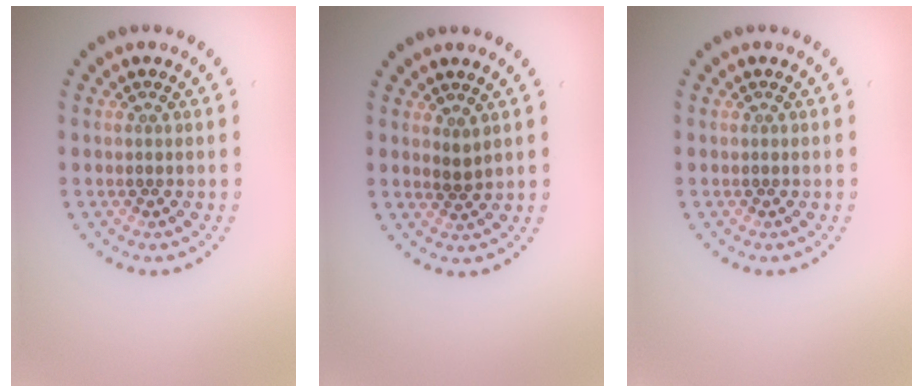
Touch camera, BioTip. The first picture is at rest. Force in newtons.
{"total": 0.9, "press": 0.8, "slide": 0.5}
{"total": 0.0}